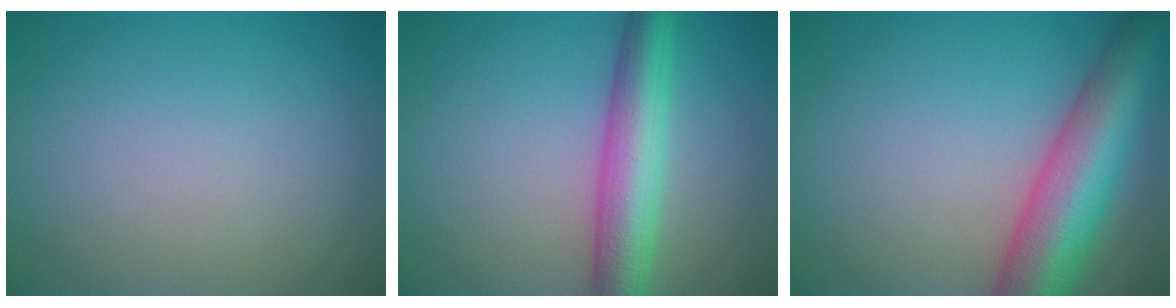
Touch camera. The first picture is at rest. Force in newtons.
{"total": 6.4, "press": 6.4, "slide": 0.2}
{"total": 10.1, "press": 10.1, "slide": 0.3}